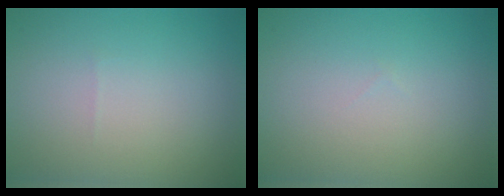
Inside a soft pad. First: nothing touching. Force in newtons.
{"total": 0.0}